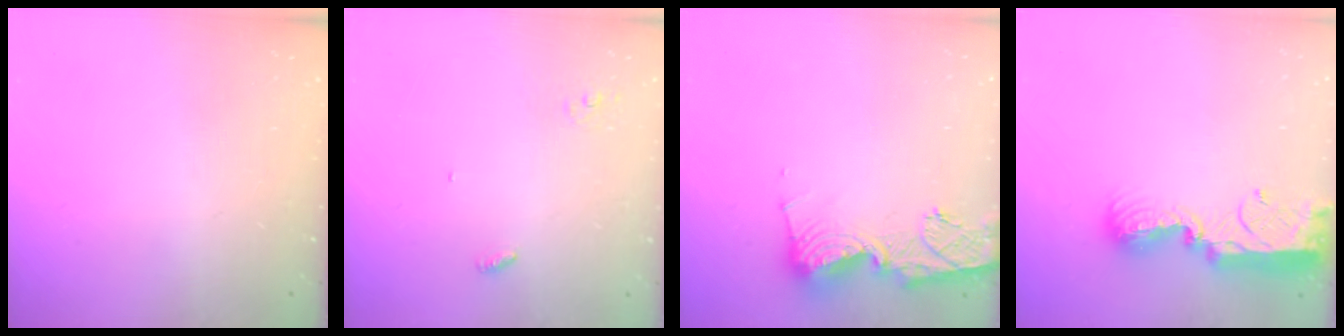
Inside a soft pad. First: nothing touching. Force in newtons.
{"total": 2.7, "press": 2.7, "slide": 0.2}
{"total": 13.0, "press": 12.9, "slide": 1.5}
{"total": 13.5, "press": 13.5, "slide": 0.6}